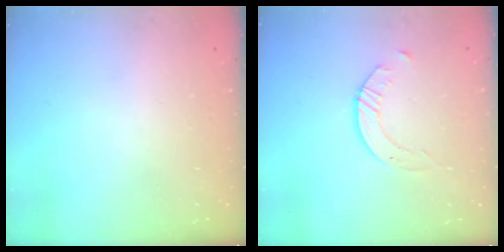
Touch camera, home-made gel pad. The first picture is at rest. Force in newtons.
{"total": 2.6, "press": 2.6, "slide": 0.3}